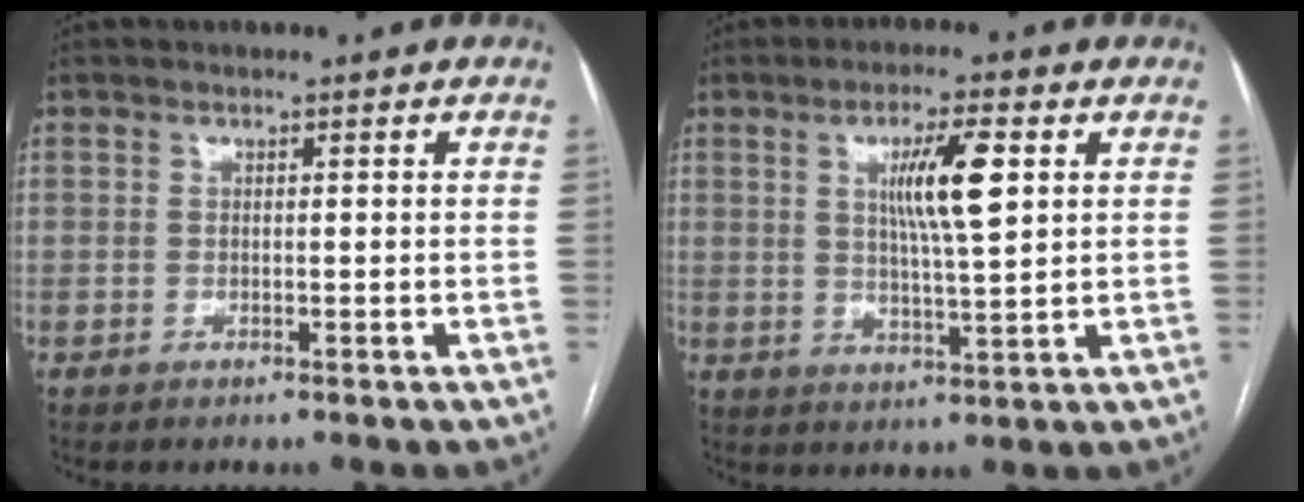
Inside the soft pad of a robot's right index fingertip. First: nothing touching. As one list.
[{"total": 8.3, "force": [2.5, 0.7, 7.8], "torque": [-0.139, 0.001, 0.046]}]